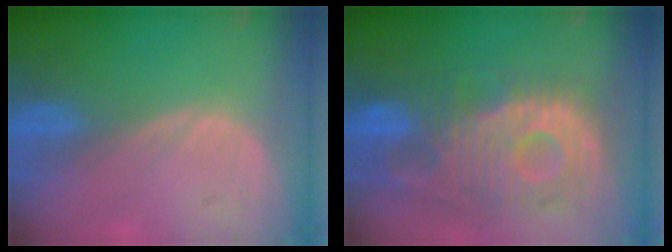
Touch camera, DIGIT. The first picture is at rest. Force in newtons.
{"total": 11.9, "press": 10.7, "slide": 5.2}